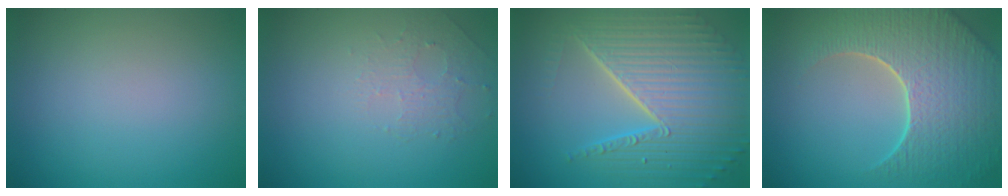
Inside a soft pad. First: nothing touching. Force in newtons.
{"total": 1.4, "press": 0.7, "slide": 1.2}
{"total": 9.7, "press": 6.2, "slide": 7.5}
{"total": 8.8, "press": 6.1, "slide": 6.4}